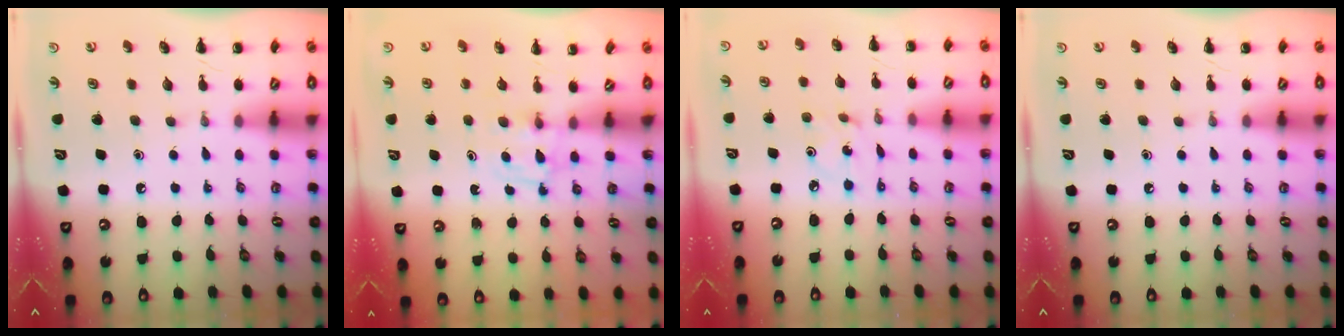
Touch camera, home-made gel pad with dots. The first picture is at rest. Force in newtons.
{"total": 2.8, "press": 2.5, "slide": 1.4}
{"total": 1.0, "press": 1.0, "slide": 0.2}
{"total": 0.0}